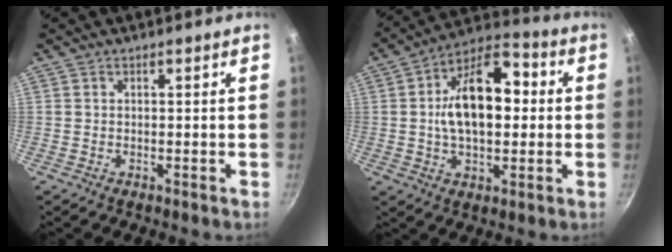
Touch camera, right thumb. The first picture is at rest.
{"total": 16.7, "force": [1.3, 9.3, 13.8], "torque": [-0.207, 0.027, 0.014]}